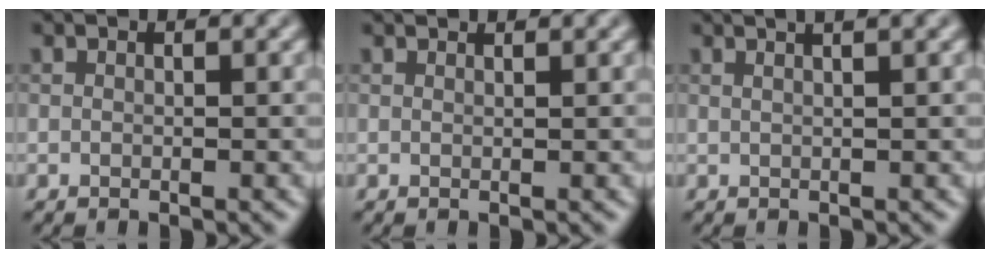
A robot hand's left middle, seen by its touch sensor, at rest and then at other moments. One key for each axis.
{"total": 1.4, "fx": 1.3, "fy": 0.2, "fz": 0.4, "tx": -0.010, "ty": -0.003, "tz": 0.010}
{"total": 5.1, "fx": 3.0, "fy": 2.3, "fz": 3.4, "tx": -0.015, "ty": 0.043, "tz": 0.007}